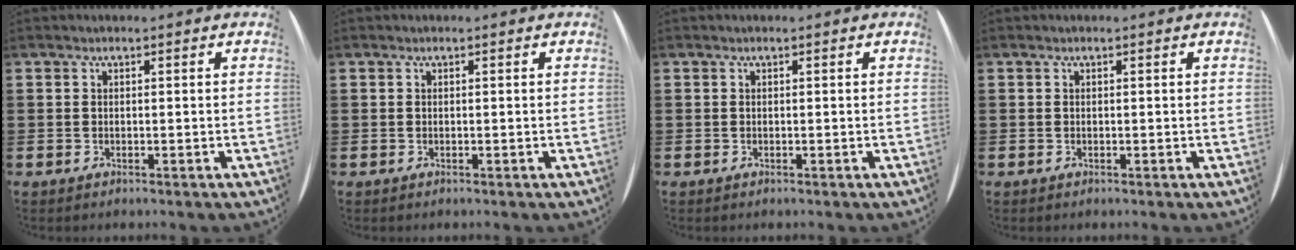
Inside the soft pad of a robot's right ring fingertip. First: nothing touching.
{"total": 0.0}
{"total": 0.0}
{"total": 0.0}